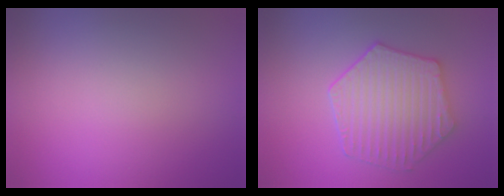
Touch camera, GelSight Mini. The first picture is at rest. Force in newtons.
{"total": 5.8, "press": 4.8, "slide": 3.3}